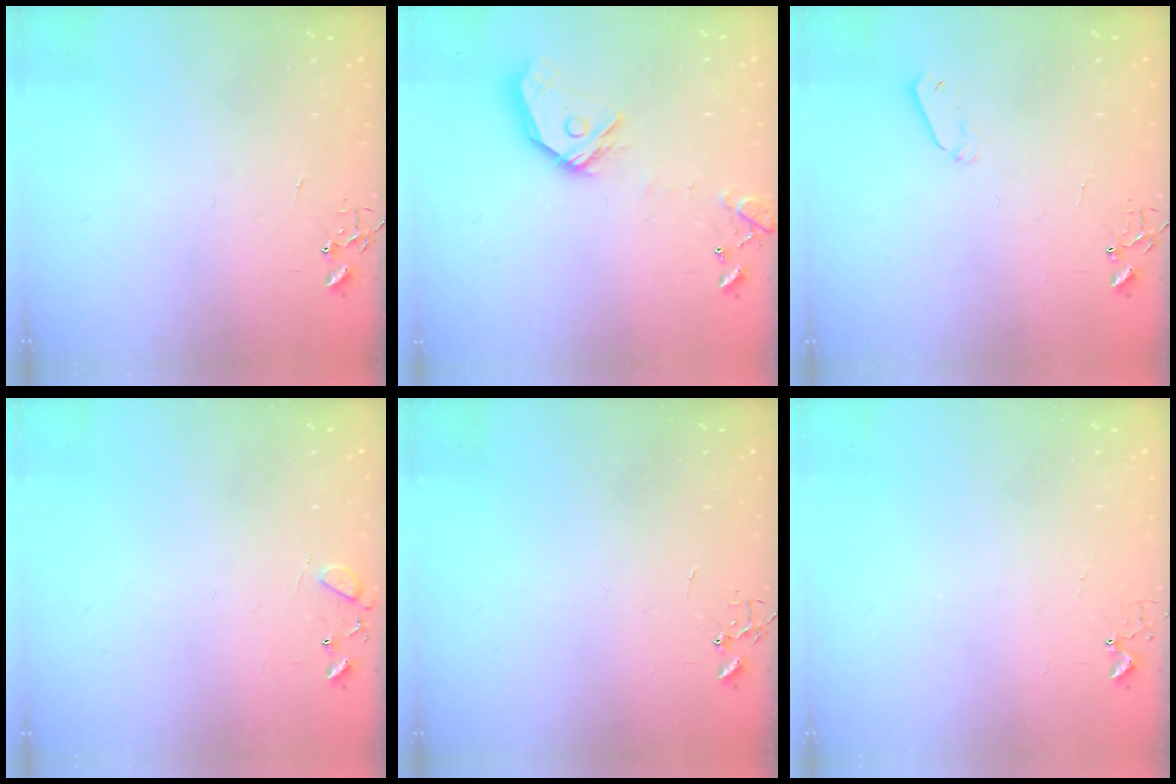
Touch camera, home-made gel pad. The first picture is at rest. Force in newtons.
{"total": 14.2, "press": 14.1, "slide": 2.1}
{"total": 4.2, "press": 4.2, "slide": 0.7}
{"total": 9.0, "press": 9.0, "slide": 0.6}
{"total": 0.0}
{"total": 3.8, "press": 3.8, "slide": 0.3}